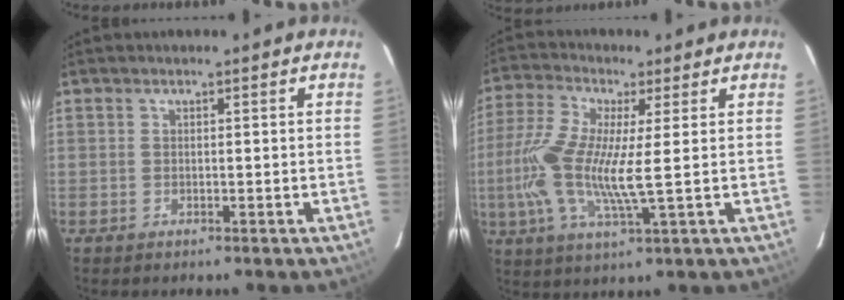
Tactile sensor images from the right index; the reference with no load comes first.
{"total": 12.8, "force": [0.0, 2.2, 12.6], "torque": [-0.259, -0.003, -0.009]}